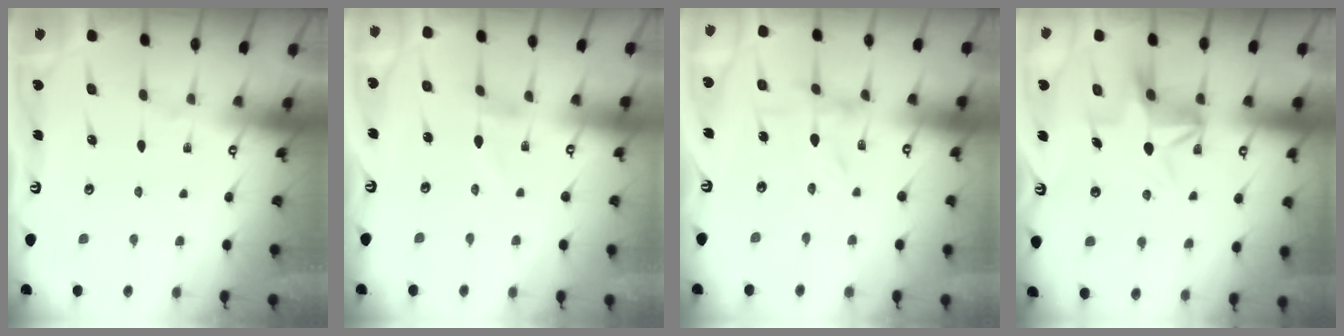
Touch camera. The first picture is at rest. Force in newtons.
{"total": 1.3, "press": 1.3, "slide": 0.1}
{"total": 0.0}
{"total": 5.9, "press": 5.9, "slide": 0.3}